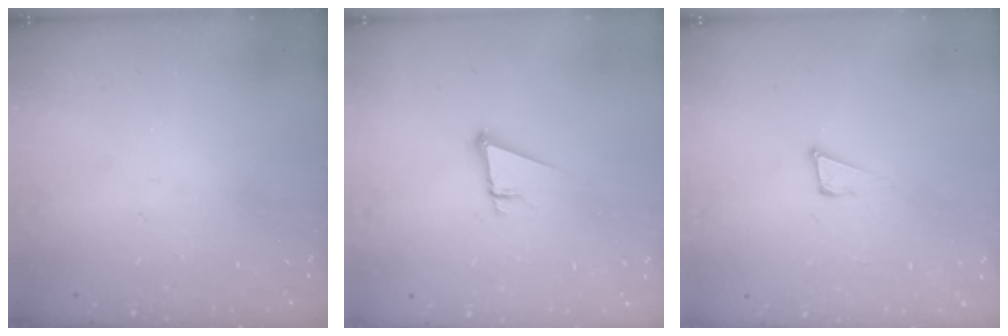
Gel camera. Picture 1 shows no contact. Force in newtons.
{"total": 3.6, "press": 3.6, "slide": 0.3}
{"total": 3.3, "press": 3.2, "slide": 0.8}